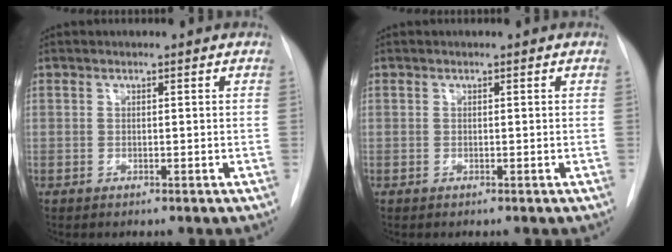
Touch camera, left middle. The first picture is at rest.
{"total": 0.0}